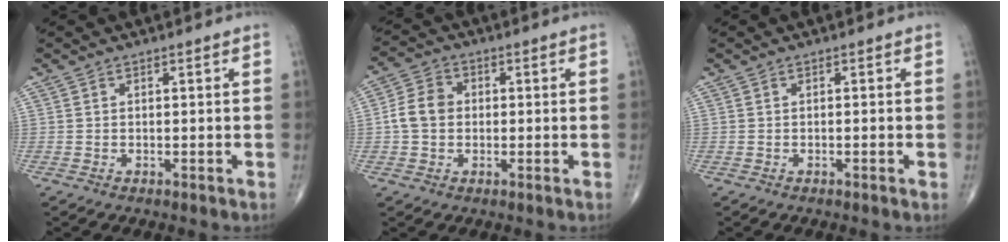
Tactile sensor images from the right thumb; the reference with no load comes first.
{"total": 6.3, "force": [-0.1, 5.0, 3.7], "torque": [-0.063, 0.016, -0.009]}
{"total": 0.9, "force": [-0.3, 0.0, 0.8], "torque": [-0.013, -0.002, -0.003]}